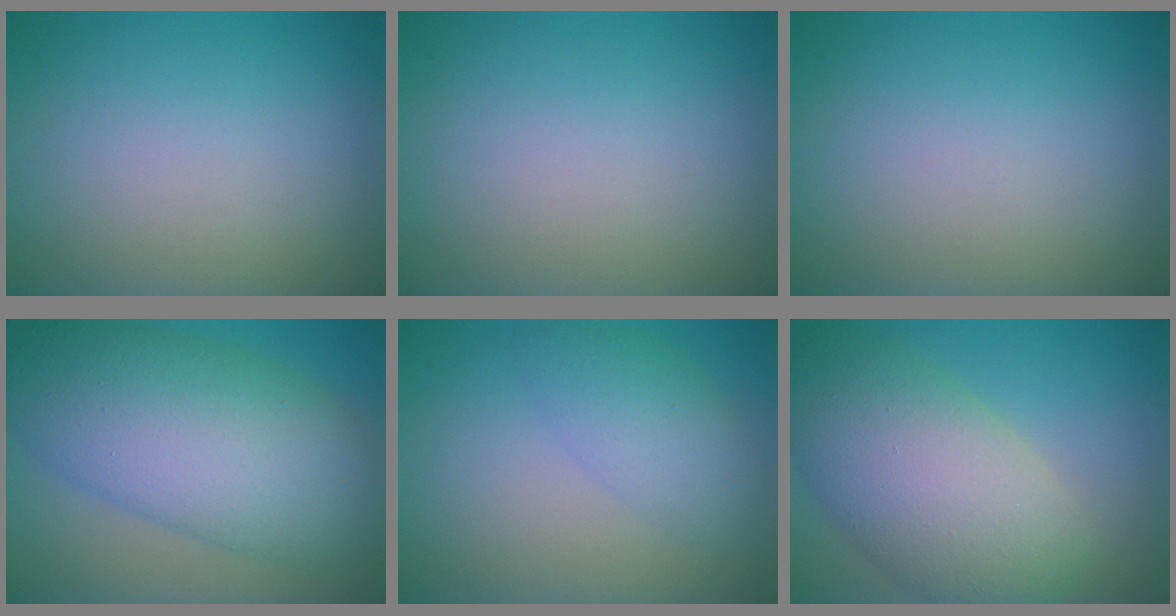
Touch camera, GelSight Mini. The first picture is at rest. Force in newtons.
{"total": 0.0}
{"total": 0.0}
{"total": 11.4, "press": 11.4, "slide": 0.5}
{"total": 3.2, "press": 3.2, "slide": 0.2}
{"total": 10.2, "press": 10.2, "slide": 0.6}